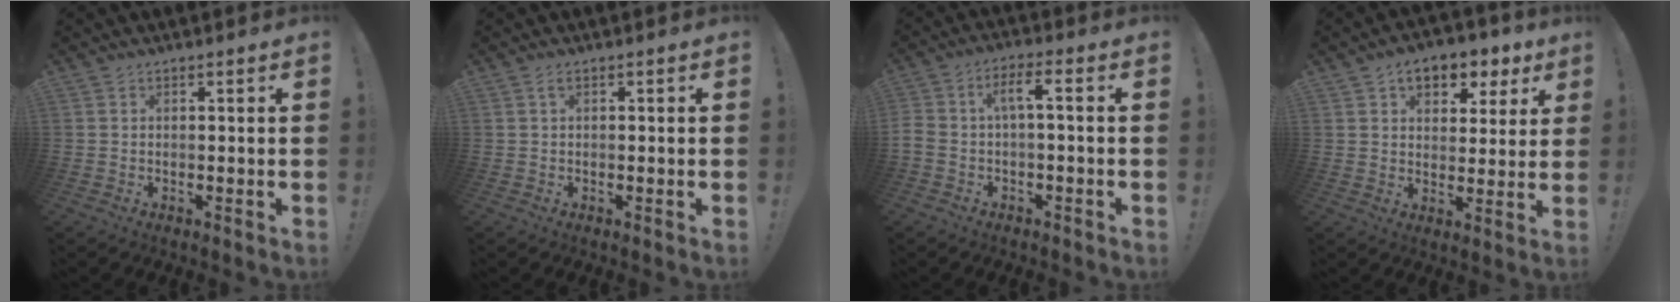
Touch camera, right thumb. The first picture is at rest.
{"total": 1.2, "force": [0.5, 0.4, 1.0], "torque": [-0.014, 0.000, 0.008]}
{"total": 6.0, "force": [-1.2, 2.3, 5.4], "torque": [-0.115, 0.010, -0.024]}
{"total": 9.4, "force": [5.0, 6.0, 5.2], "torque": [-0.065, -0.026, 0.090]}